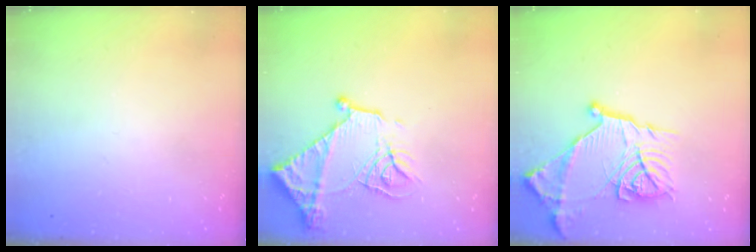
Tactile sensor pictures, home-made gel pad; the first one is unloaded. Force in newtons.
{"total": 17.6, "press": 17.5, "slide": 1.7}
{"total": 18.7, "press": 18.6, "slide": 1.4}